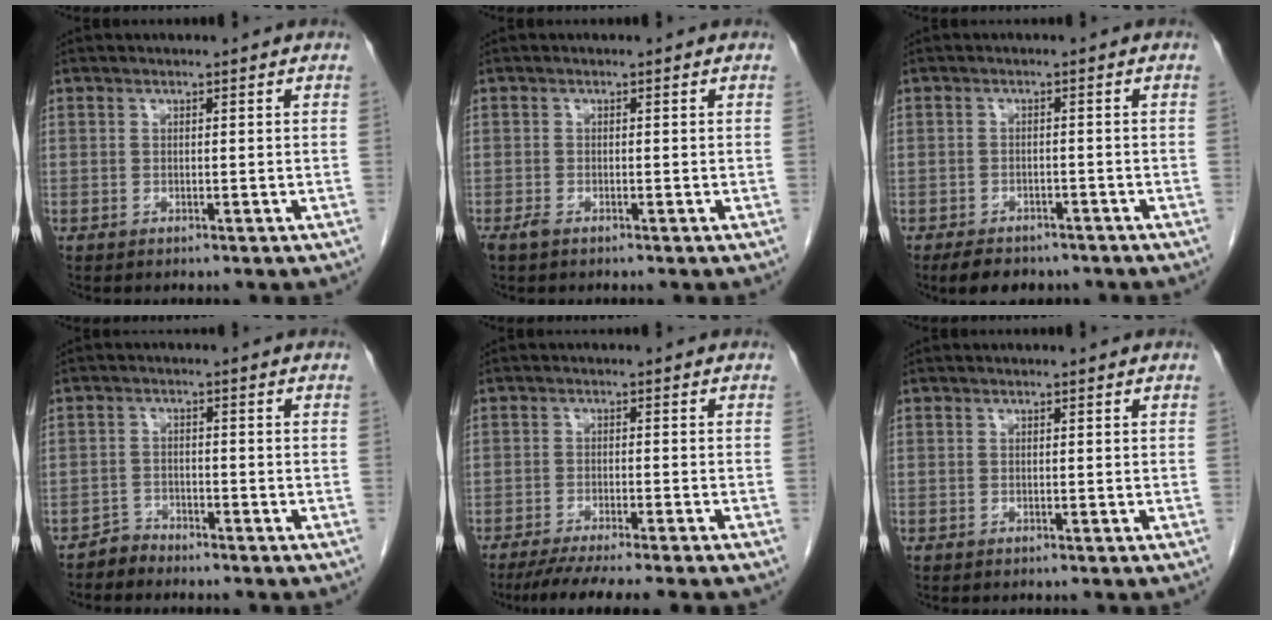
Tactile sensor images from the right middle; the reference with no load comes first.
{"total": 1.1, "force": [-0.8, 0.3, 0.7], "torque": [-0.020, -0.002, -0.014]}
{"total": 6.2, "force": [-5.0, 2.8, 2.5], "torque": [-0.038, -0.004, -0.066]}
{"total": 2.1, "force": [-1.9, 0.5, -0.7], "torque": [0.018, -0.001, -0.037]}
{"total": 9.0, "force": [-7.5, -0.7, 5.0], "torque": [-0.056, -0.021, -0.112]}
{"total": 0.0}